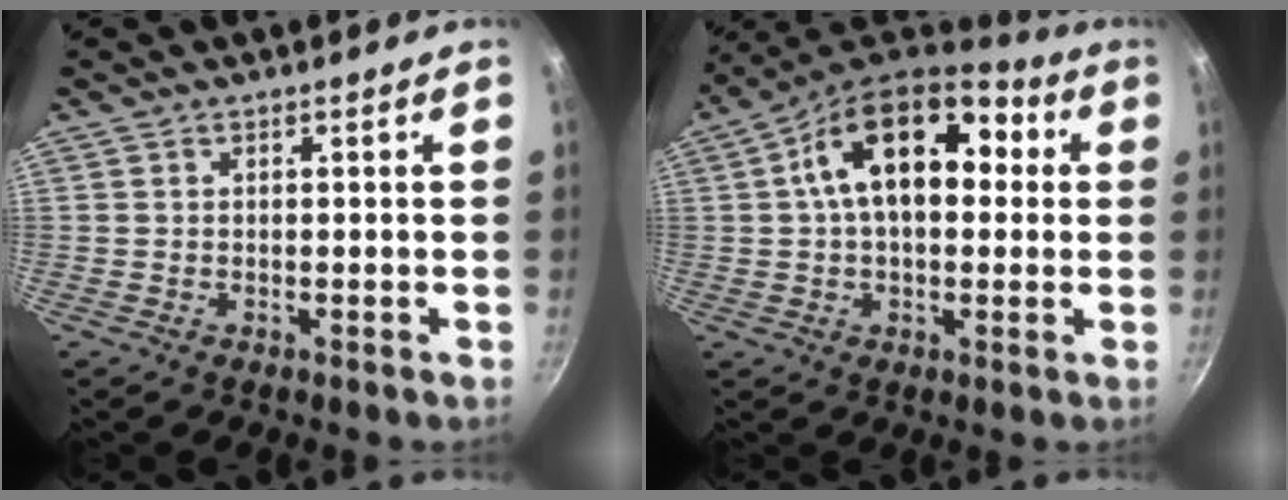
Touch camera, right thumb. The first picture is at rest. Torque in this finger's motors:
{"motor_torque": [0.91, 4.09, 1.37, -0.37, 0.18]}